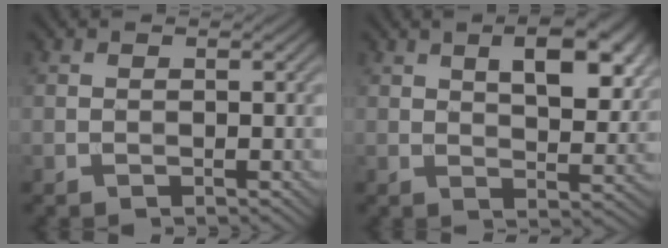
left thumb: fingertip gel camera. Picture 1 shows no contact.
{"total": 9.2, "force": [3.4, 4.1, 7.5], "torque": [-0.114, 0.004, 0.055]}